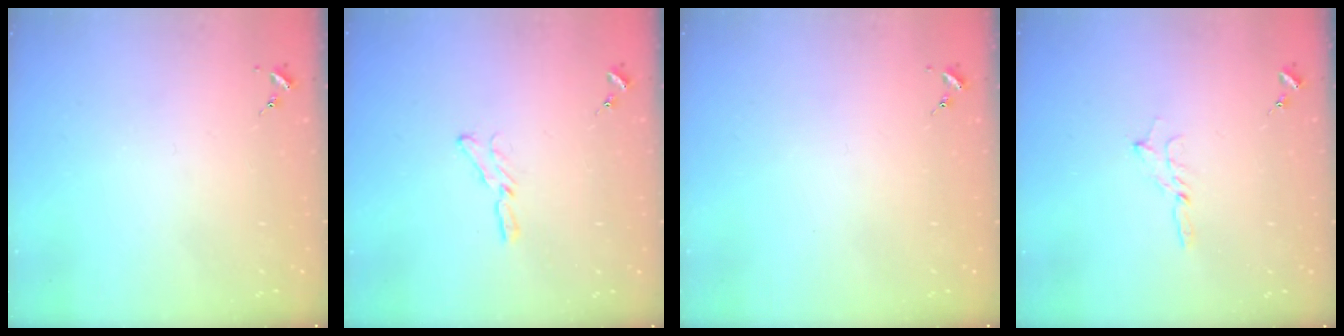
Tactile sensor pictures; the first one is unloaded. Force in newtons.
{"total": 4.7, "press": 4.7, "slide": 0.5}
{"total": 0.0}
{"total": 2.9, "press": 2.9, "slide": 0.3}